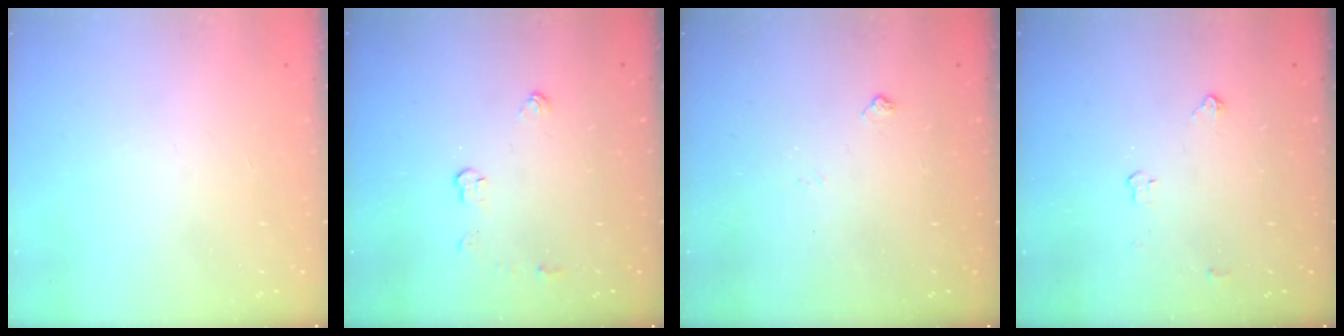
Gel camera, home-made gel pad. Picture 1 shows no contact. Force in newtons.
{"total": 3.9, "press": 3.9, "slide": 0.2}
{"total": 2.5, "press": 2.4, "slide": 0.4}
{"total": 2.8, "press": 2.8, "slide": 0.4}